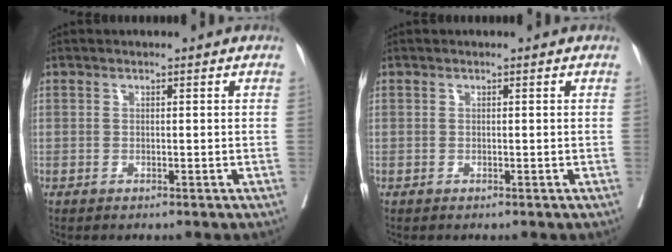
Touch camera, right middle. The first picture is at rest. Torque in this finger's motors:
{"motor_torque": [-0.03, 0.03, -0.01, 0.00]}